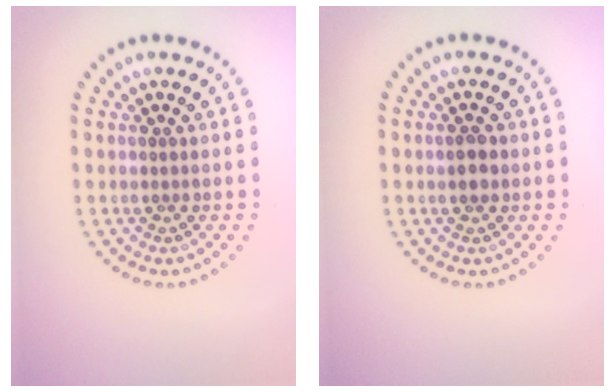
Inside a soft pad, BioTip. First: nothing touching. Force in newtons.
{"total": 1.6, "press": 1.6, "slide": 0.2}